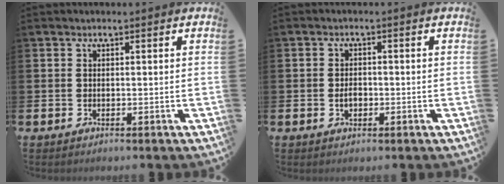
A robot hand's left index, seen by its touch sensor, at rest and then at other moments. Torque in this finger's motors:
{"motor_torque": [0.36, 0.32, 0.04, 0.07]}